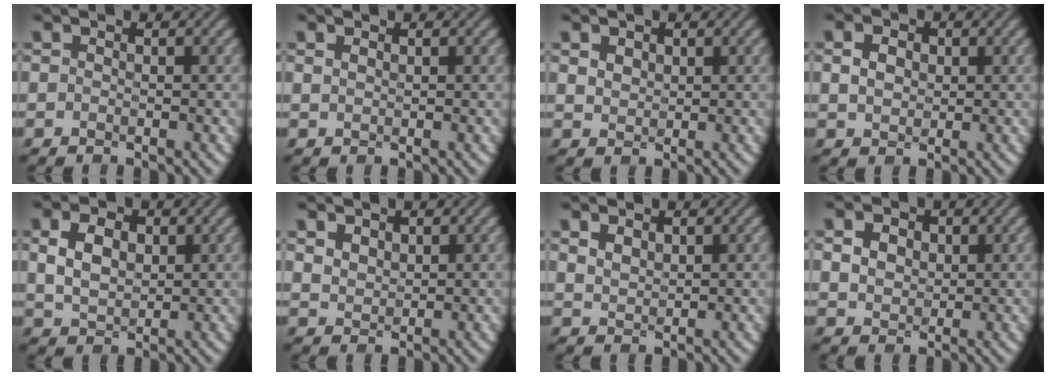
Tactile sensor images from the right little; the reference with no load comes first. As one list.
[{"total": 0.5, "force": [0.4, 0.3, 0.2], "torque": [-0.005, 0.004, 0.005]}, {"total": 1.7, "force": [0.7, 1.3, 0.8], "torque": [-0.031, -0.002, 0.024]}, {"total": 1.7, "force": [-0.2, 1.4, 0.9], "torque": [-0.031, -0.002, 0.006]}, {"total": 3.2, "force": [0.2, 2.2, 2.2], "torque": [-0.060, -0.002, 0.015]}, {"total": 2.3, "force": [1.1, 1.6, 1.2], "torque": [-0.043, 0.002, 0.033]}, {"total": 1.4, "force": [0.7, 0.9, 0.9], "torque": [-0.026, 0.002, 0.021]}, {"total": 3.3, "force": [0.8, 2.6, 1.8], "torque": [-0.052, 0.012, 0.013]}]